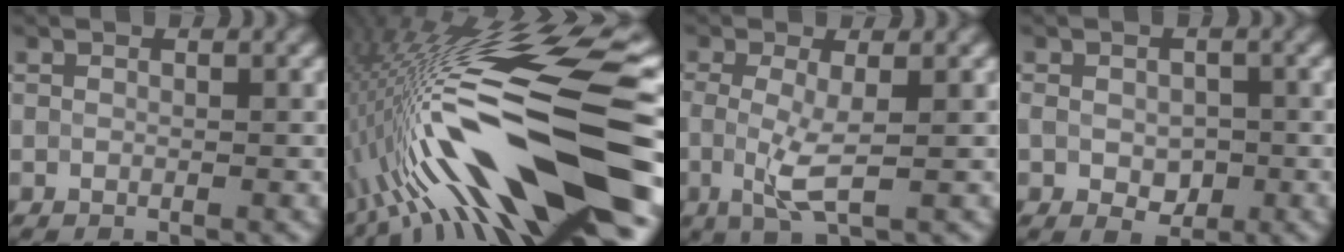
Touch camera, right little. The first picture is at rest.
{"total": 17.0, "force": [-5.0, 3.7, 15.9], "torque": [-0.280, 0.020, -0.079]}
{"total": 3.2, "force": [-0.4, 0.6, 3.1], "torque": [-0.067, -0.009, -0.004]}
{"total": 3.0, "force": [-0.7, 2.0, 2.1], "torque": [-0.041, -0.008, -0.006]}